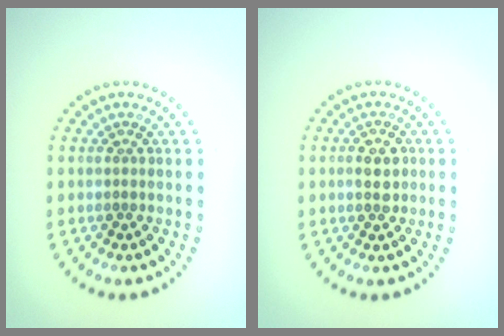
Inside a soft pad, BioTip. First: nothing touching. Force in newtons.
{"total": 2.0, "press": 1.9, "slide": 0.3}